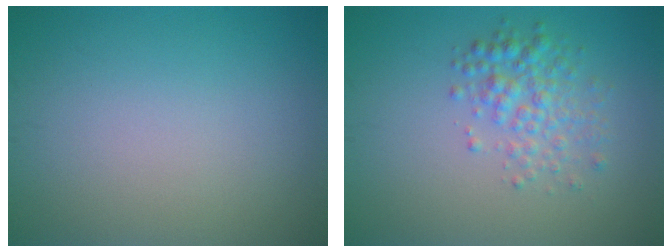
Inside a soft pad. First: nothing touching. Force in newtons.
{"total": 3.0, "press": 3.0, "slide": 0.1}